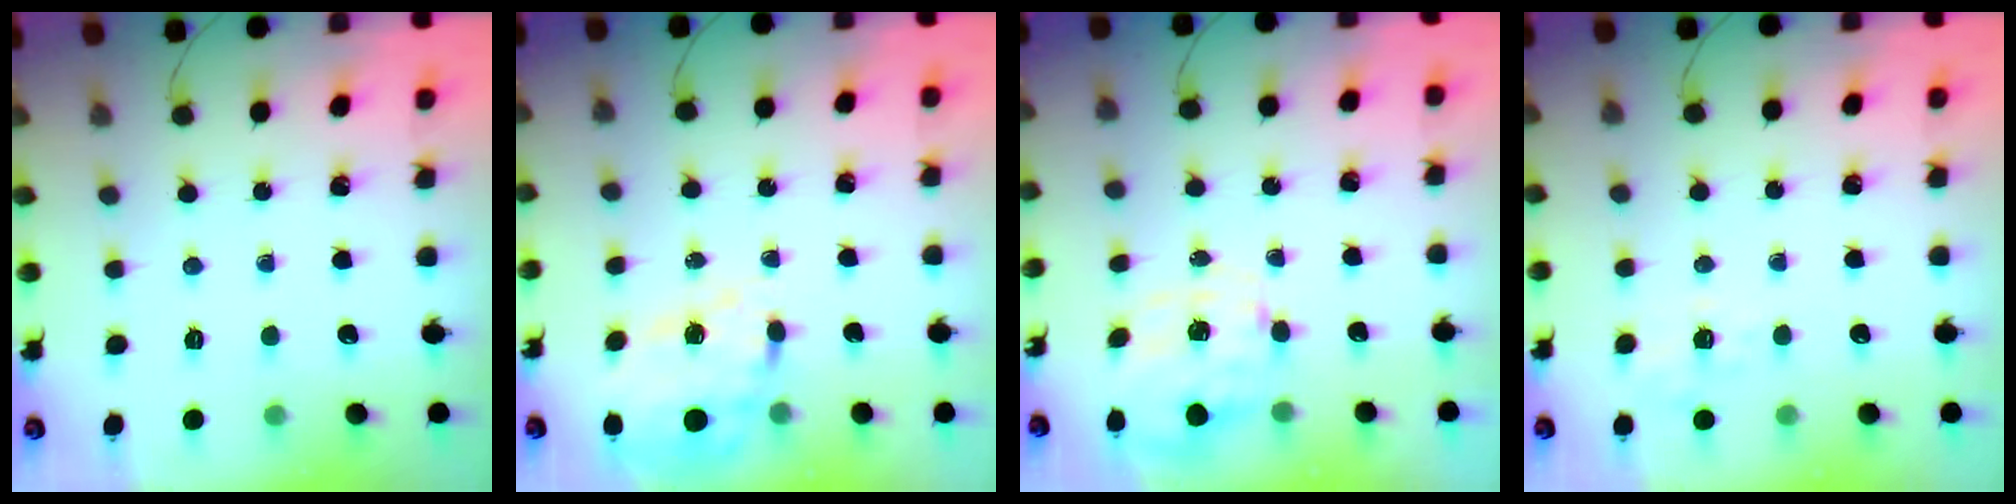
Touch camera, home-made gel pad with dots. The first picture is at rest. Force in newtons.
{"total": 17.1, "press": 16.6, "slide": 3.9}
{"total": 2.7, "press": 2.6, "slide": 0.8}
{"total": 1.6, "press": 0.2, "slide": 1.6}